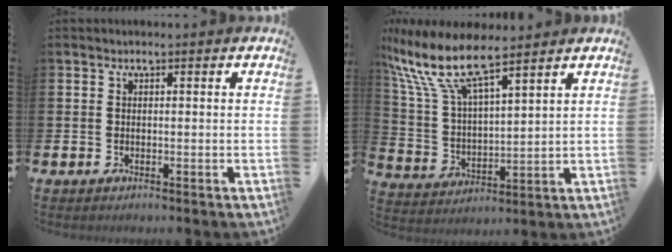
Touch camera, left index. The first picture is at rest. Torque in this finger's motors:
{"motor_torque": [2.14, 0.00, 1.05, 0.21]}